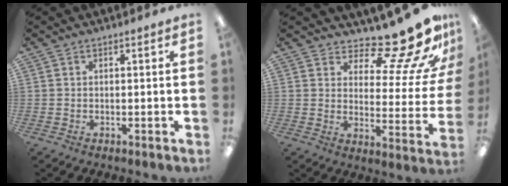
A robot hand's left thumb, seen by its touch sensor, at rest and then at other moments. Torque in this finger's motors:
{"motor_torque": [0.18, 0.23, -0.12, -0.19, 0.01]}